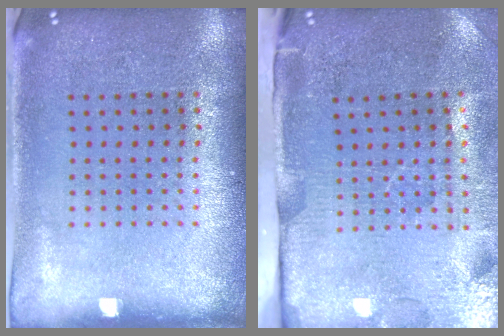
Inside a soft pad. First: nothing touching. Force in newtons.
{"total": 4.5, "press": 3.7, "slide": 2.7}